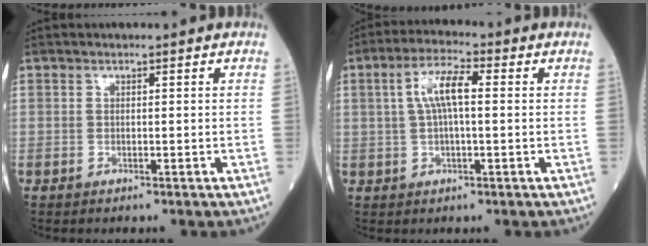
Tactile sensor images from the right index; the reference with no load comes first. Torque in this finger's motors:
{"motor_torque": [0.66, 0.24, 0.17, 0.07]}